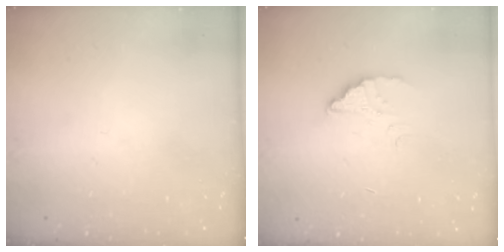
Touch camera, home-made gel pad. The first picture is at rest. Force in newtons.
{"total": 2.5, "press": 2.5, "slide": 0.3}